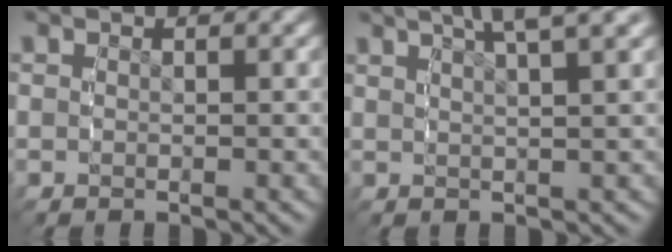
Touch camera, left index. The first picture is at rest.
{"total": 6.6, "force": [4.2, 2.1, 4.6], "torque": [-0.061, 0.030, 0.050]}